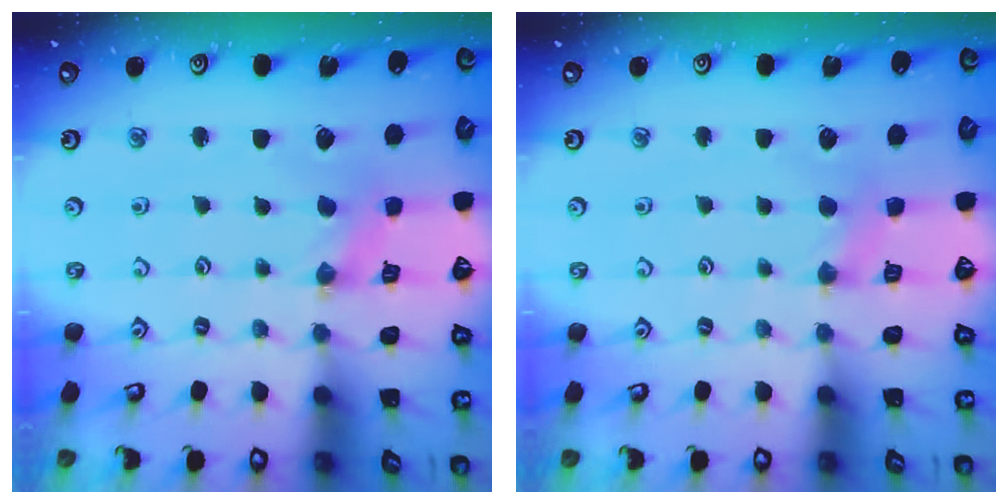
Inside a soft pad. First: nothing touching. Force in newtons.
{"total": 2.9, "press": 2.8, "slide": 0.6}